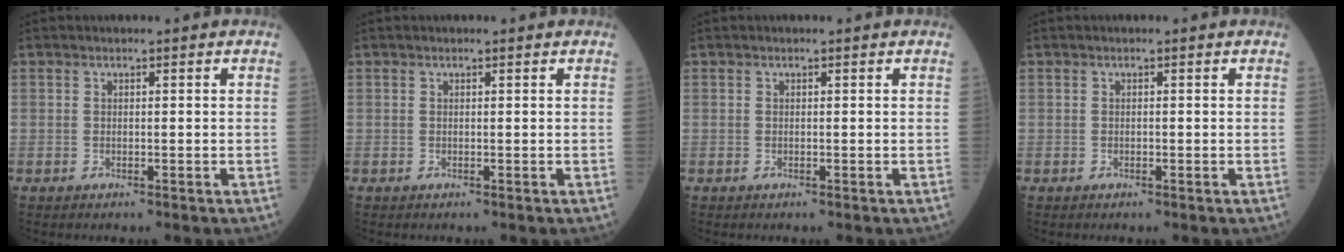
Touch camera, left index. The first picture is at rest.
{"total": 0.6, "force": [0.5, 0.0, 0.2], "torque": [-0.011, 0.005, 0.008]}
{"total": 0.0}
{"total": 0.0}